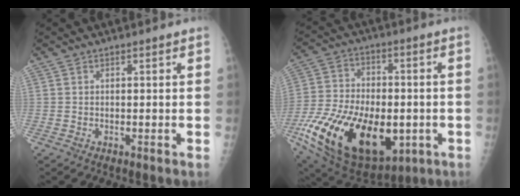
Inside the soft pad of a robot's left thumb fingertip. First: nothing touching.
{"total": 29.3, "force": [-8.7, 16.7, 22.4], "torque": [-0.438, -0.024, -0.127]}